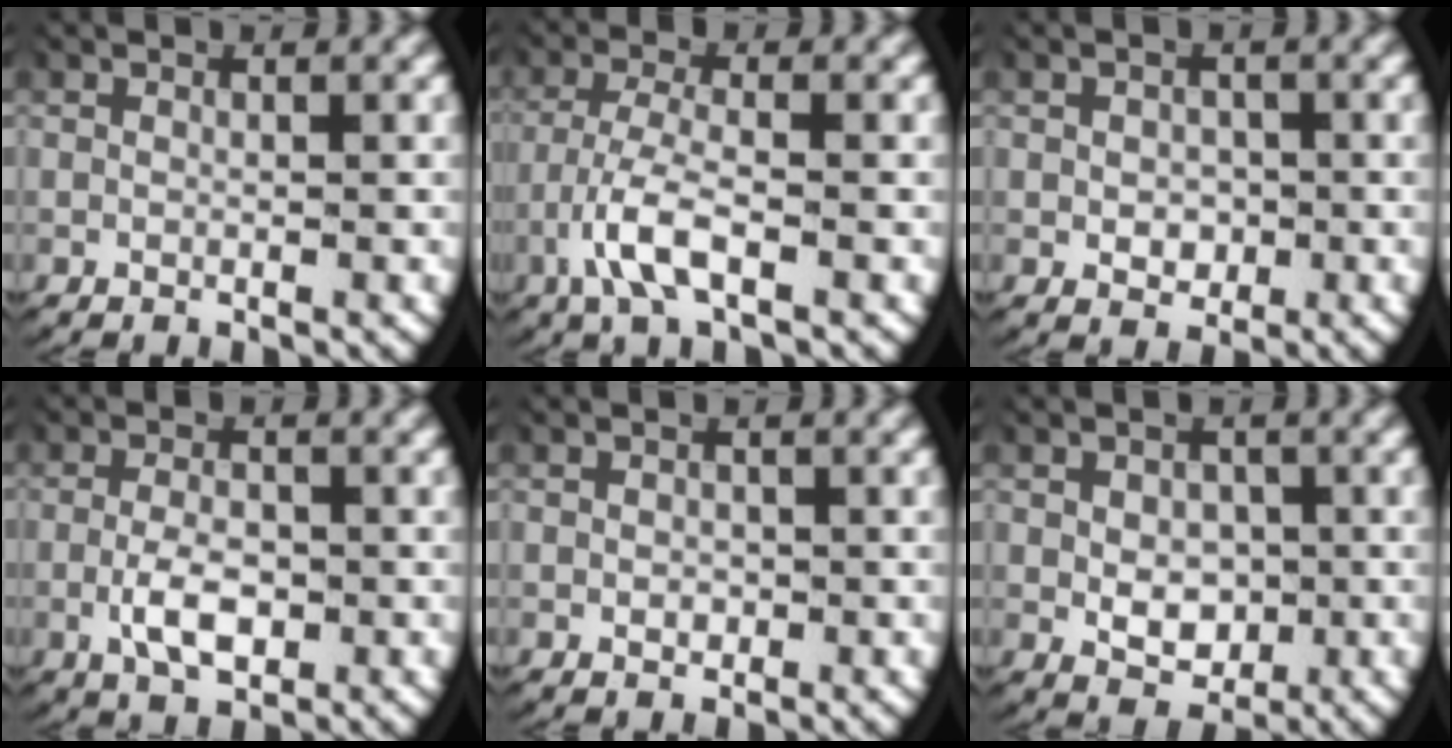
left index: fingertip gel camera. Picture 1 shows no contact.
{"total": 4.8, "force": [-1.9, 1.9, 4.0], "torque": [-0.098, -0.021, -0.024]}
{"total": 1.9, "force": [-0.6, 1.5, 1.0], "torque": [-0.016, -0.011, -0.003]}
{"total": 3.7, "force": [-1.1, 2.0, 3.0], "torque": [-0.059, -0.013, -0.014]}
{"total": 0.9, "force": [-0.3, 0.7, 0.5], "torque": [-0.016, -0.011, 0.000]}
{"total": 3.7, "force": [-0.6, 2.9, 2.2], "torque": [-0.037, -0.023, 0.002]}